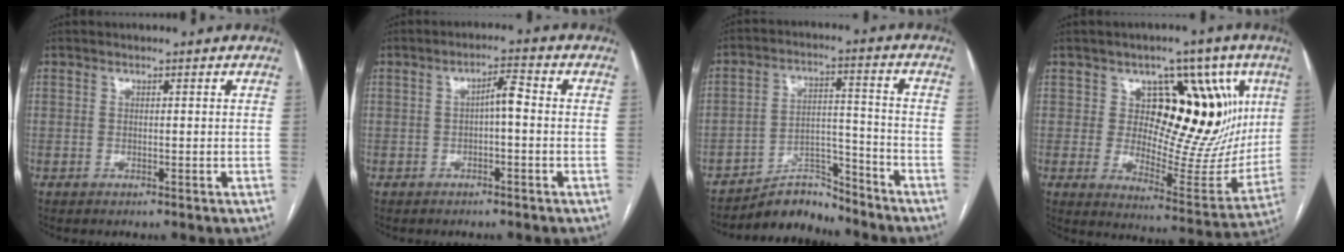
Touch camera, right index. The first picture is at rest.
{"total": 3.3, "force": [-0.2, 0.7, 3.2], "torque": [-0.052, 0.015, -0.003]}
{"total": 7.1, "force": [-6.9, 1.7, -0.1], "torque": [0.012, 0.033, -0.116]}
{"total": 17.6, "force": [6.0, 9.1, 13.8], "torque": [-0.155, 0.018, 0.096]}